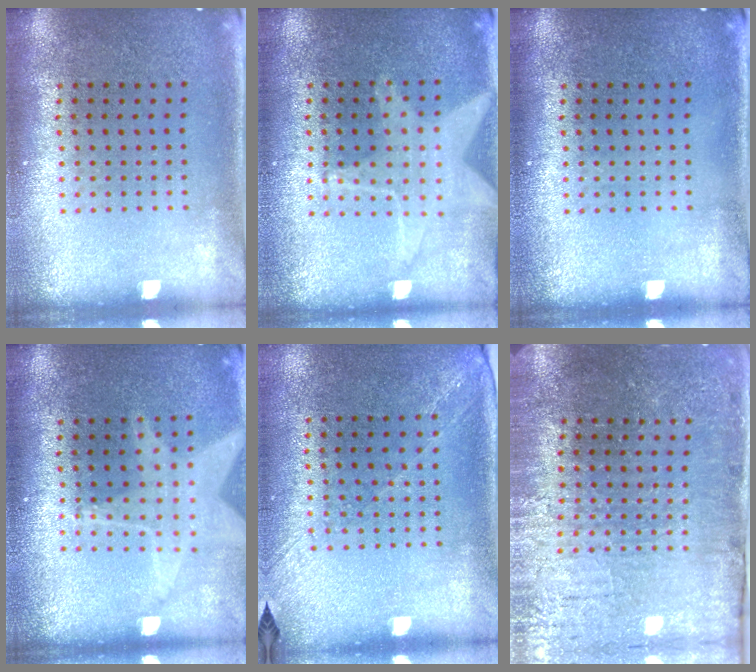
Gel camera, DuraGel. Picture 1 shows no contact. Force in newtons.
{"total": 1.4, "press": 1.4, "slide": 0.3}
{"total": 0.0}
{"total": 1.3, "press": 1.3, "slide": 0.1}
{"total": 1.3, "press": 1.1, "slide": 0.7}
{"total": 3.9, "press": 3.8, "slide": 0.8}